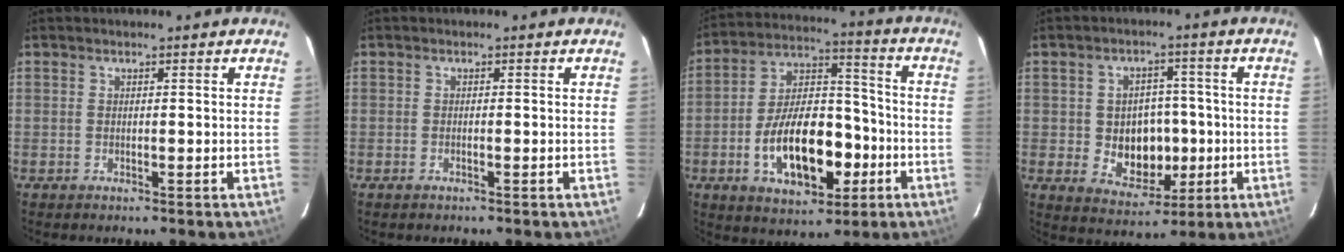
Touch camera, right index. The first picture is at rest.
{"total": 0.7, "force": [-0.6, 0.2, 0.4], "torque": [-0.009, 0.001, -0.012]}
{"total": 17.6, "force": [-5.8, 9.2, 13.8], "torque": [-0.259, 0.020, -0.081]}
{"total": 9.2, "force": [-1.3, 7.5, 5.1], "torque": [-0.107, 0.008, 0.000]}